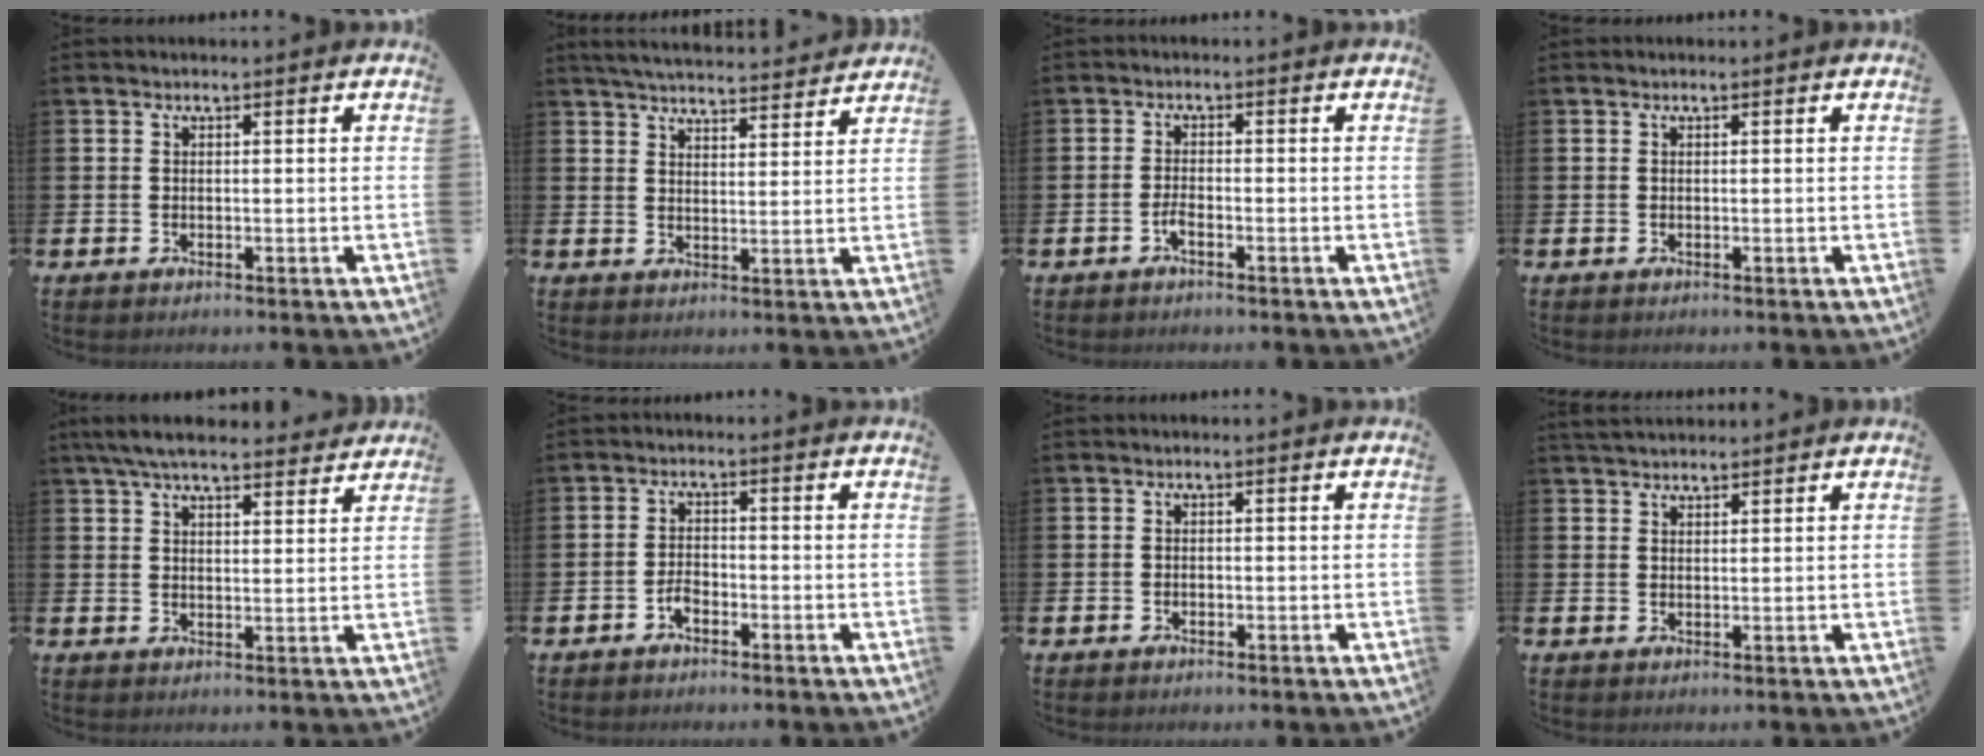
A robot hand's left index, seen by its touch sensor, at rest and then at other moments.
{"total": 5.2, "force": [5.2, 0.5, 0.6], "torque": [-0.021, -0.035, 0.090]}
{"total": 1.5, "force": [-1.0, 0.3, 1.0], "torque": [-0.022, -0.002, -0.019]}
{"total": 0.0}
{"total": 6.6, "force": [6.1, 1.2, 2.2], "torque": [-0.053, -0.023, 0.111]}
{"total": 2.0, "force": [-1.4, 0.9, 1.1], "torque": [-0.024, 0.006, -0.028]}
{"total": 0.5, "force": [-0.3, 0.4, 0.1], "torque": [-0.004, 0.004, -0.009]}
{"total": 2.3, "force": [2.2, 0.6, 0.3], "torque": [0.005, -0.009, 0.038]}